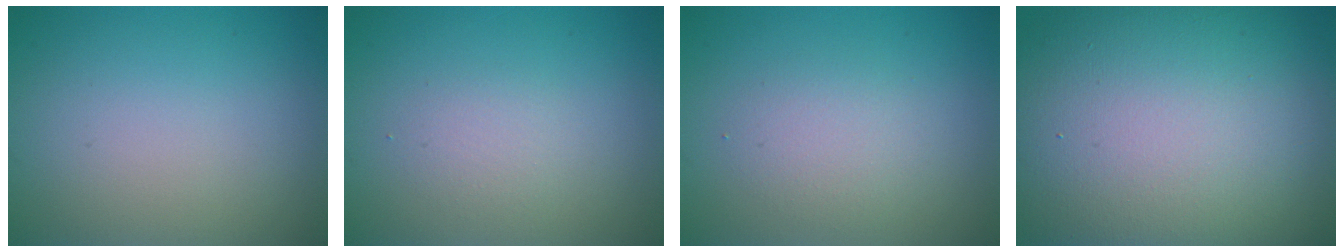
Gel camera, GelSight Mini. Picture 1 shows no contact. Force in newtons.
{"total": 1.4, "press": 1.4, "slide": 0.1}
{"total": 2.2, "press": 2.1, "slide": 0.2}
{"total": 19.3, "press": 19.3, "slide": 1.0}